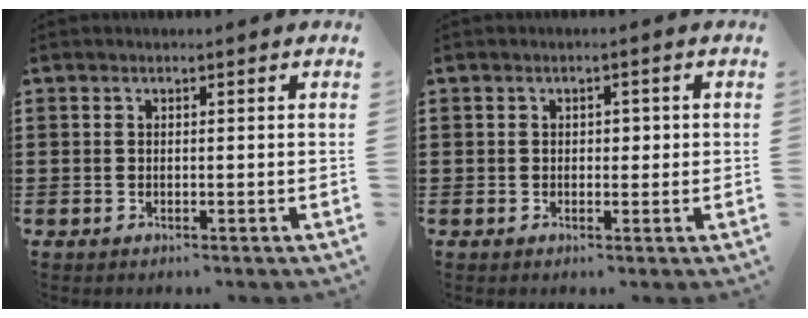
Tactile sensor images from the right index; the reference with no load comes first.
{"total": 1.4, "force": [0.1, 1.0, 0.9], "torque": [-0.018, 0.008, -0.001]}